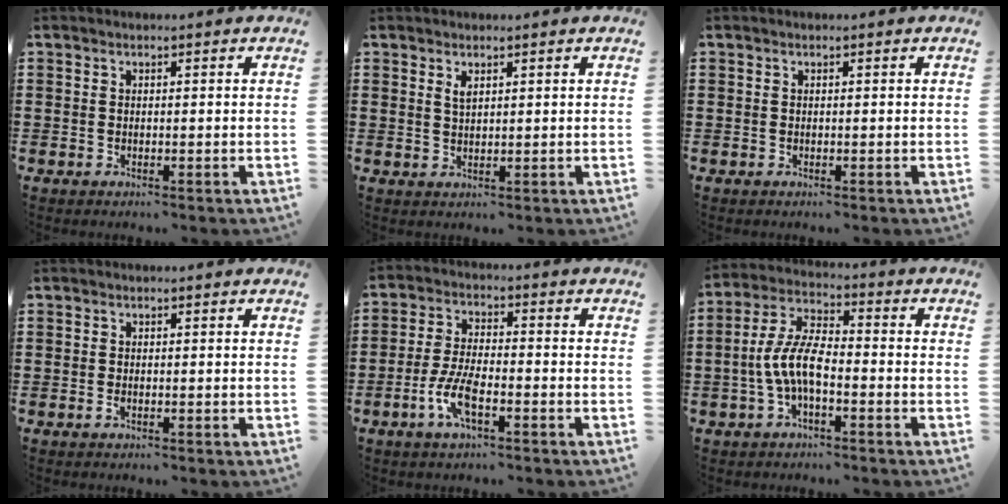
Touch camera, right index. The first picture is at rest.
{"total": 1.6, "force": [1.0, 0.6, 1.1], "torque": [-0.024, 0.002, 0.017]}
{"total": 0.0}
{"total": 0.6, "force": [-0.3, 0.3, 0.5], "torque": [-0.011, -0.004, -0.005]}
{"total": 6.4, "force": [-2.9, 2.0, 5.4], "torque": [-0.129, -0.010, -0.061]}
{"total": 7.7, "force": [-2.3, 2.8, 6.8], "torque": [-0.164, -0.009, -0.052]}